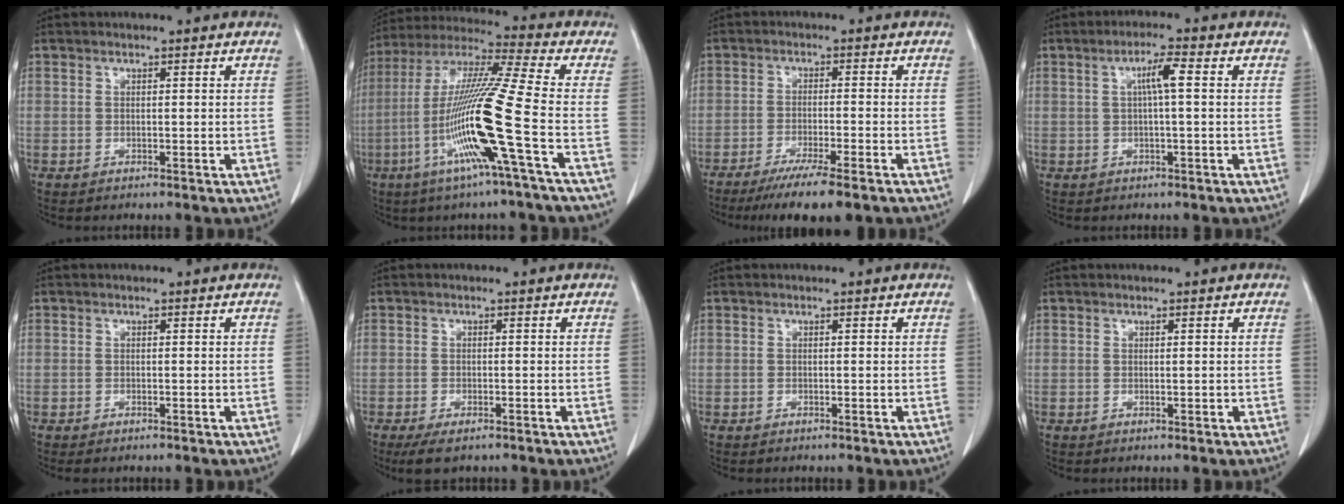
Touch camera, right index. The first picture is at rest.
{"total": 17.3, "force": [-5.3, -2.0, 16.3], "torque": [-0.325, -0.014, -0.113]}
{"total": 9.4, "force": [-7.0, 0.3, 6.3], "torque": [-0.090, -0.020, -0.106]}
{"total": 3.8, "force": [0.7, 0.4, 3.7], "torque": [-0.067, 0.010, 0.010]}
{"total": 0.8, "force": [-0.7, 0.2, 0.5], "torque": [-0.012, -0.003, -0.008]}
{"total": 4.1, "force": [-2.9, 1.3, 2.5], "torque": [-0.047, -0.009, -0.044]}
{"total": 0.0}
{"total": 0.0}